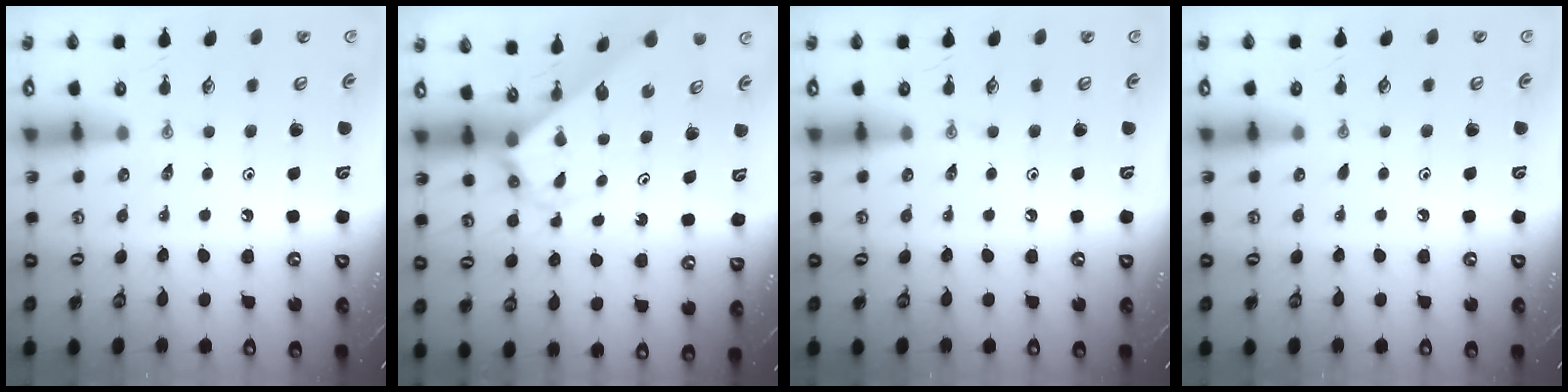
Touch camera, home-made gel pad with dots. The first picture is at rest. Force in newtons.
{"total": 2.9, "press": 2.9, "slide": 0.1}
{"total": 0.0}
{"total": 2.3, "press": 2.3, "slide": 0.2}